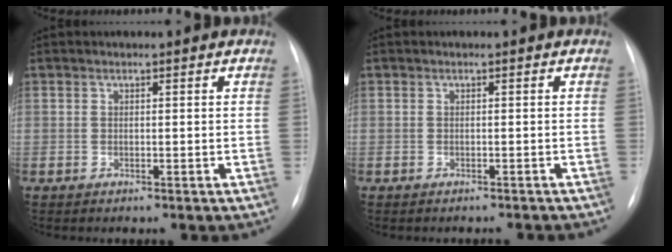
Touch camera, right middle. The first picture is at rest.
{"total": 3.7, "force": [-3.4, 1.0, 1.0], "torque": [-0.010, 0.000, -0.039]}